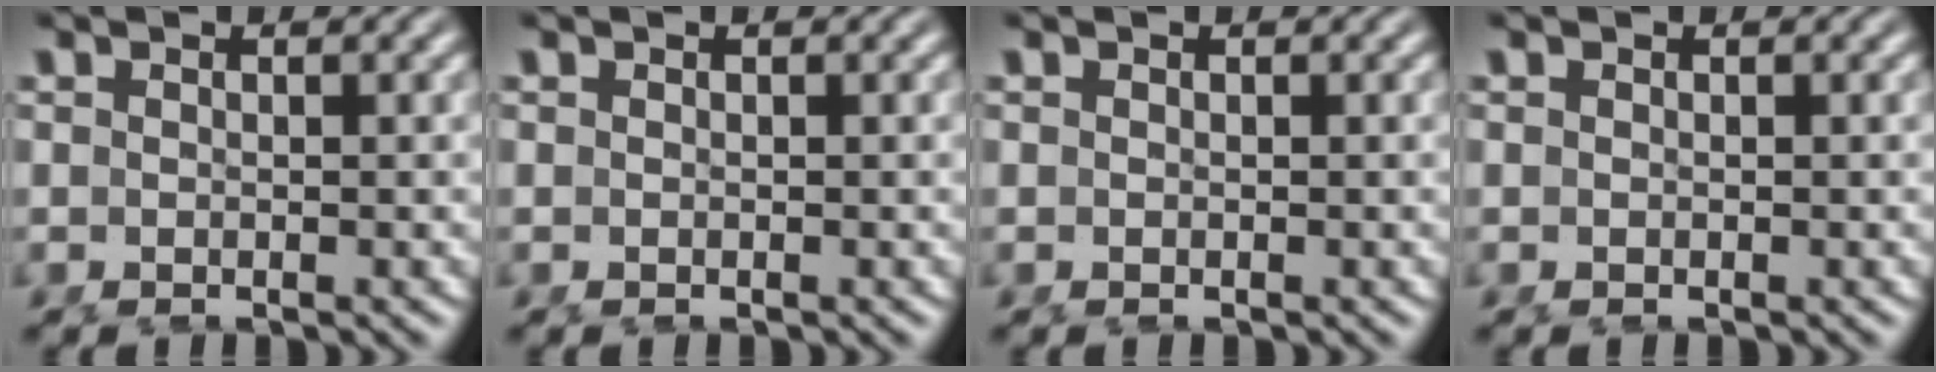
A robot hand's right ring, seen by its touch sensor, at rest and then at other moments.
{"total": 0.0}
{"total": 0.0}
{"total": 0.0}